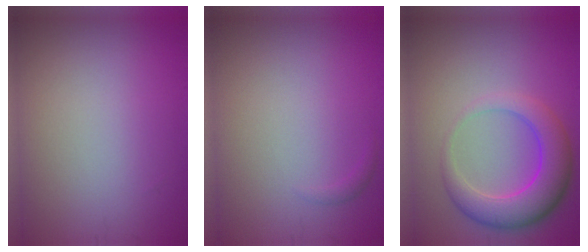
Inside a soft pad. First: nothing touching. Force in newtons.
{"total": 0.5, "press": 0.5, "slide": 0.1}
{"total": 5.7, "press": 5.7, "slide": 0.4}